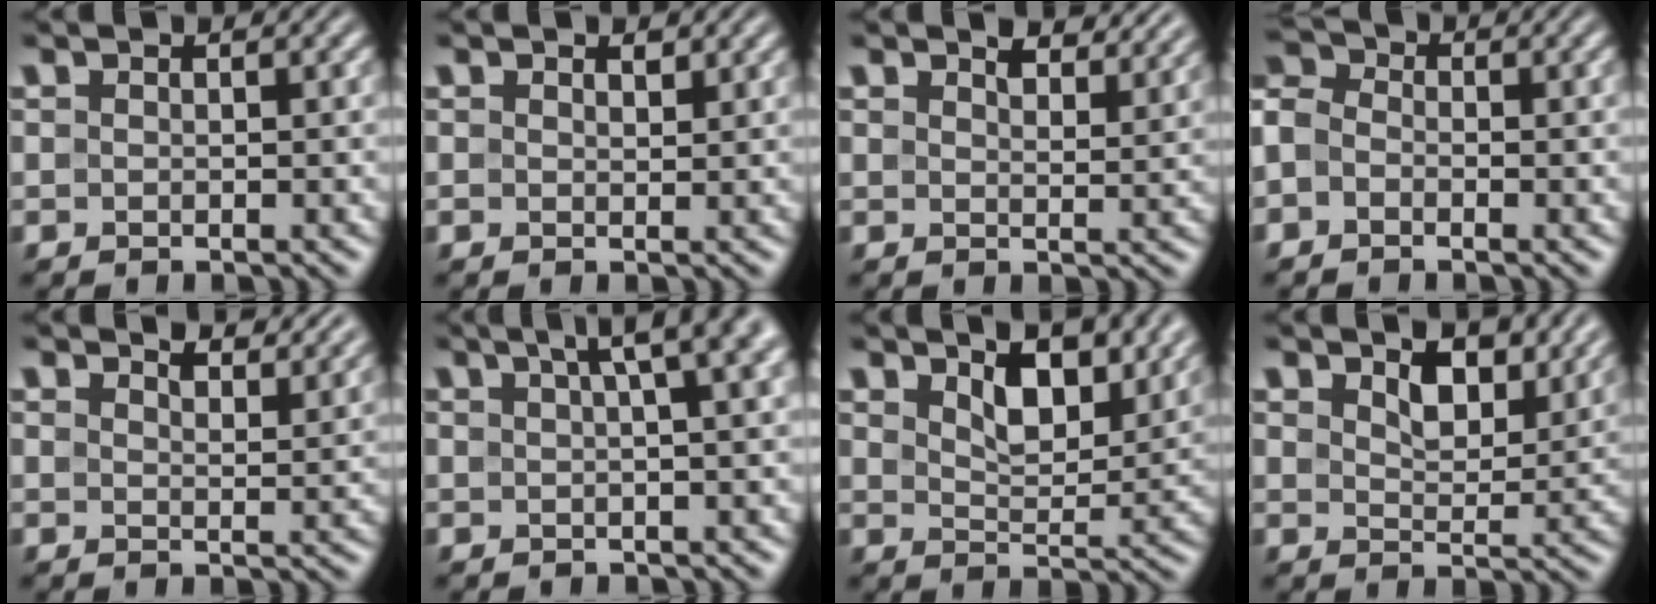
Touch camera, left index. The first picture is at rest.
{"total": 1.2, "force": [0.8, 0.8, 0.6], "torque": [-0.010, -0.004, 0.013]}
{"total": 4.3, "force": [3.6, 1.4, 2.0], "torque": [-0.033, -0.003, 0.043]}
{"total": 3.3, "force": [-0.8, 2.6, 1.8], "torque": [-0.034, 0.017, -0.029]}
{"total": 4.7, "force": [4.1, 1.1, 1.9], "torque": [-0.032, -0.002, 0.046]}
{"total": 5.7, "force": [3.1, 1.6, 4.5], "torque": [-0.046, 0.023, 0.043]}
{"total": 6.4, "force": [3.8, 2.9, 4.2], "torque": [-0.077, -0.006, 0.054]}
{"total": 5.4, "force": [3.3, 2.6, 3.3], "torque": [-0.063, -0.009, 0.046]}